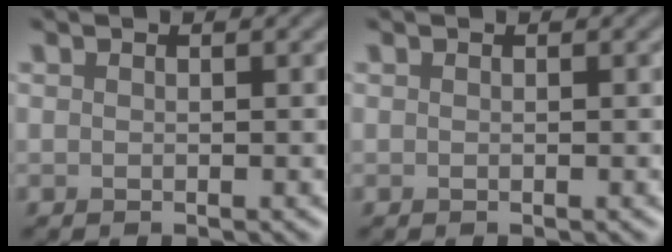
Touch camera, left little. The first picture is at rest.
{"total": 0.0}